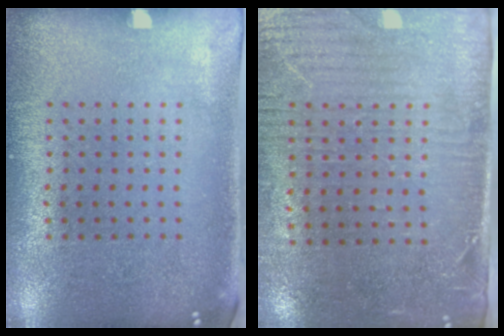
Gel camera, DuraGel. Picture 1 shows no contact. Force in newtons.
{"total": 3.2, "press": 2.8, "slide": 1.6}